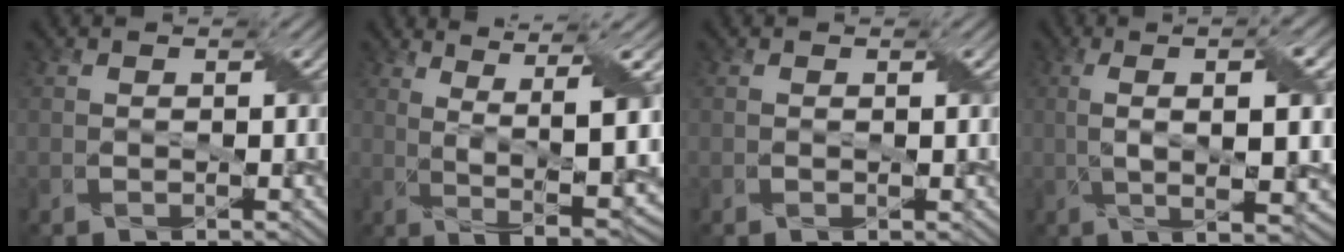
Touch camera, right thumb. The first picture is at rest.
{"total": 11.8, "force": [3.3, 2.6, 11.0], "torque": [-0.195, 0.017, 0.072]}
{"total": 0.7, "force": [0.1, 0.1, 0.6], "torque": [-0.011, 0.000, 0.001]}
{"total": 10.9, "force": [1.8, 2.3, 10.5], "torque": [-0.169, 0.017, 0.030]}